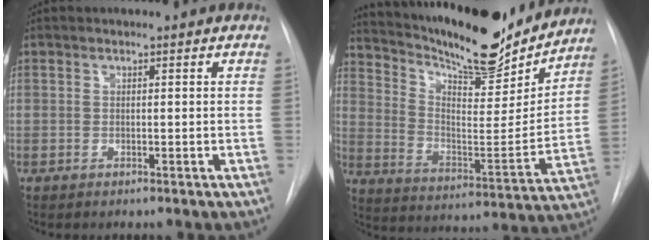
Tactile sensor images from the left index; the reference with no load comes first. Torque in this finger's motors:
{"motor_torque": [1.06, -1.08, 0.85, 0.14]}